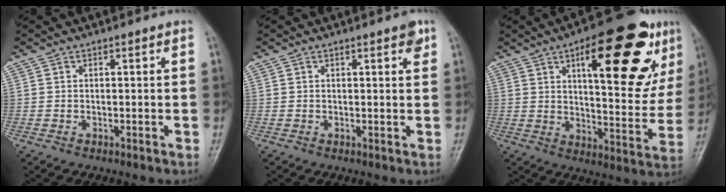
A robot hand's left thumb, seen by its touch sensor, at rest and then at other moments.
{"total": 1.9, "force": [1.2, 0.5, 1.5], "torque": [-0.017, -0.005, 0.012]}
{"total": 24.7, "force": [10.8, 8.8, 20.5], "torque": [-0.249, -0.019, 0.153]}